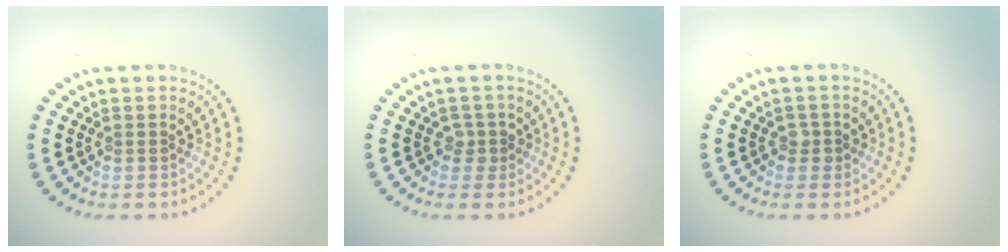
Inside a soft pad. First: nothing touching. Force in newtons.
{"total": 1.3, "press": 1.1, "slide": 0.8}
{"total": 1.0, "press": 1.0, "slide": 0.2}